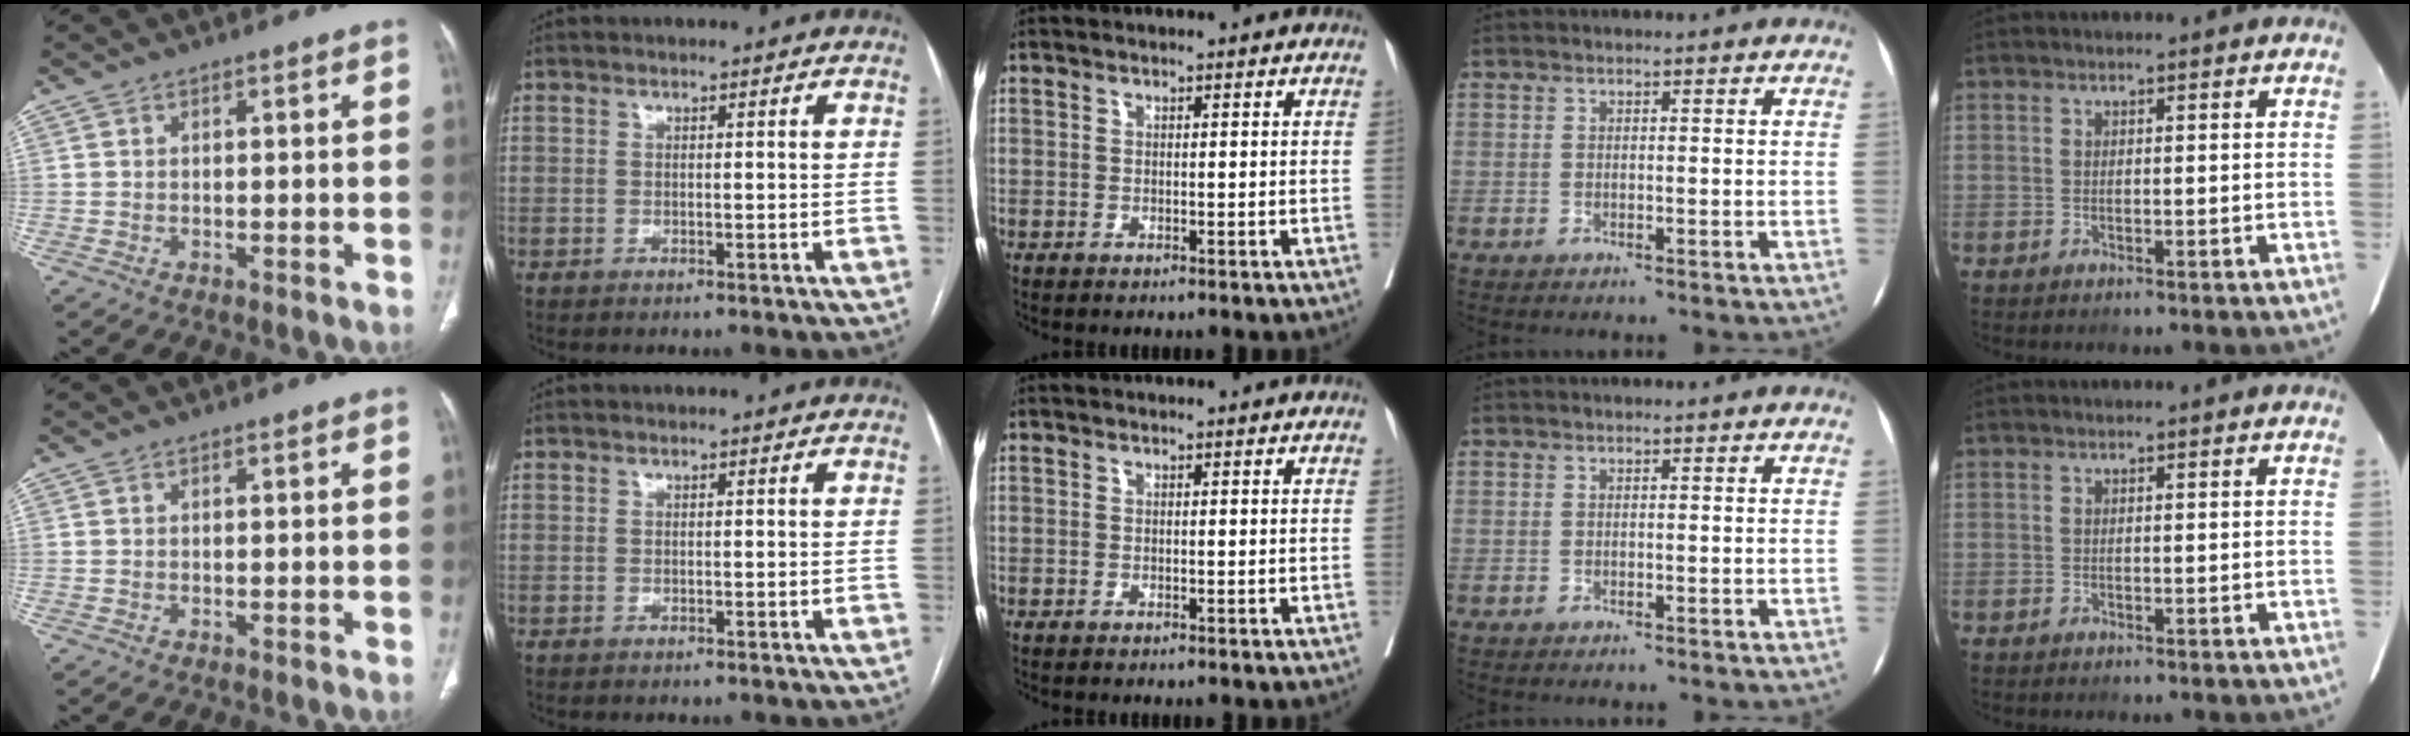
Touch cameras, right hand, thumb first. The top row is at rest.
{}